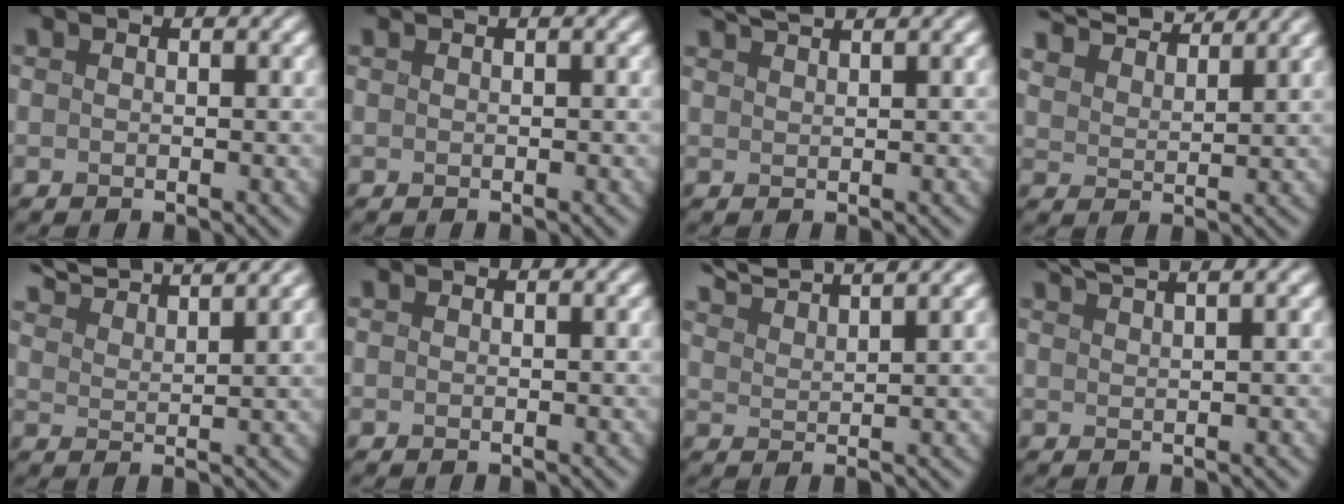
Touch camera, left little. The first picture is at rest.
{"total": 2.0, "force": [1.3, 0.9, 1.3], "torque": [-0.001, 0.006, -0.001]}
{"total": 2.8, "force": [2.5, 0.2, 1.3], "torque": [-0.013, 0.011, 0.039]}
{"total": 8.1, "force": [7.4, 1.8, 2.9], "torque": [-0.060, 0.016, 0.102]}
{"total": 7.2, "force": [6.7, 0.8, 2.6], "torque": [-0.049, 0.019, 0.096]}
{"total": 0.0}
{"total": 5.7, "force": [5.3, 0.3, 2.1], "torque": [-0.035, 0.014, 0.084]}
{"total": 4.1, "force": [3.4, 0.5, 2.3], "torque": [-0.030, 0.022, 0.043]}